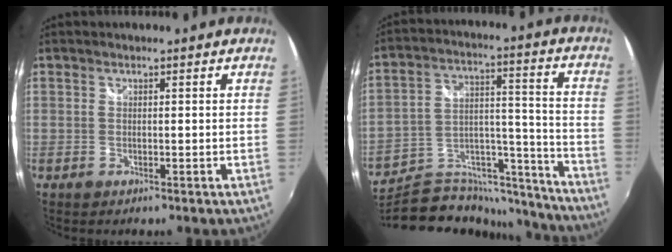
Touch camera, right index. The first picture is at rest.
{"total": 22.5, "force": [-18.8, 9.1, 8.5], "torque": [-0.139, 0.047, -0.269]}